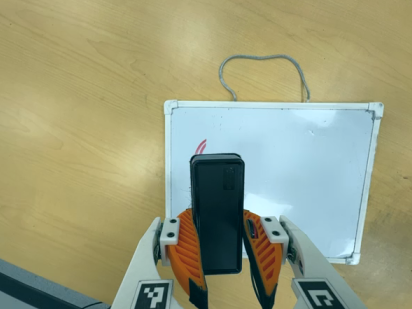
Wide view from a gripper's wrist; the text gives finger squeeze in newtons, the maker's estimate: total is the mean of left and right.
{"total": 9.1, "left": 8.0, "right": 10.2}